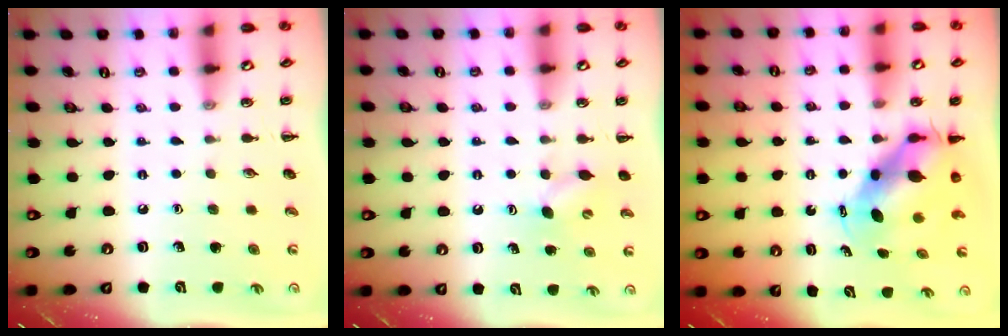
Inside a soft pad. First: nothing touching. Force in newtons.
{"total": 4.5, "press": 4.3, "slide": 1.2}
{"total": 6.9, "press": 6.7, "slide": 1.6}